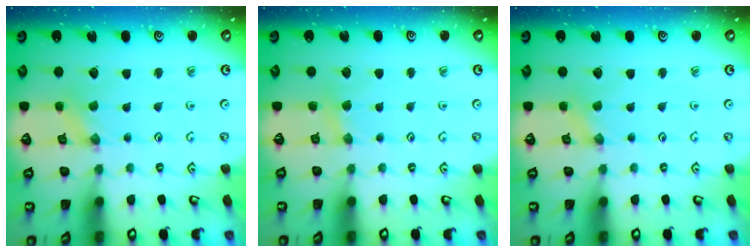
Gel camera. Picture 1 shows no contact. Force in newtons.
{"total": 3.4, "press": 3.3, "slide": 0.5}
{"total": 0.0}